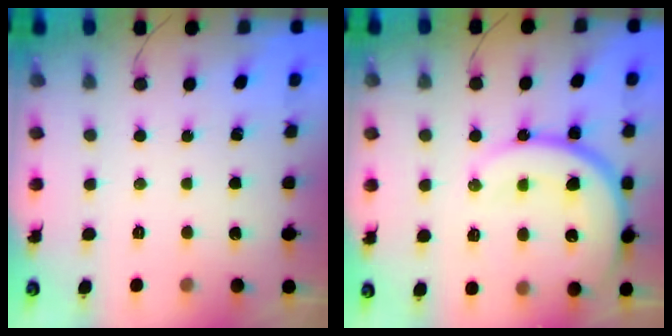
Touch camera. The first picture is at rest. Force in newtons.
{"total": 17.1, "press": 17.0, "slide": 1.9}